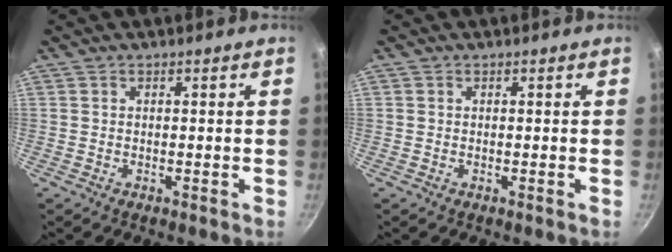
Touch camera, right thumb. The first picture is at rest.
{"total": 0.0}